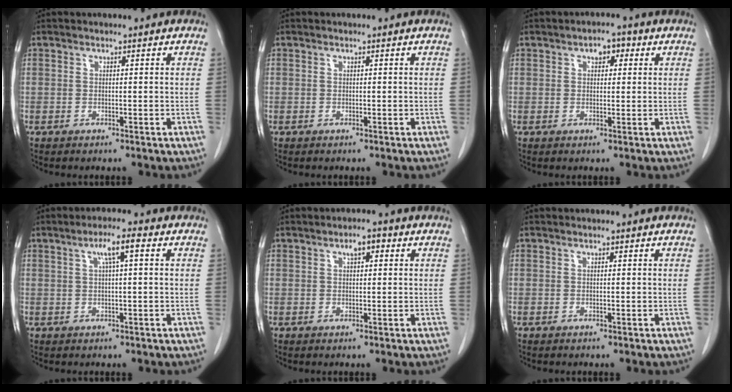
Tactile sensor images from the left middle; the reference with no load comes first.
{"total": 0.0}
{"total": 2.7, "force": [1.2, 1.6, 1.9], "torque": [-0.026, 0.013, 0.015]}
{"total": 3.8, "force": [1.3, 0.2, 3.5], "torque": [-0.063, 0.011, 0.023]}
{"total": 2.4, "force": [1.0, 1.0, 1.9], "torque": [-0.031, 0.010, 0.016]}
{"total": 0.0}